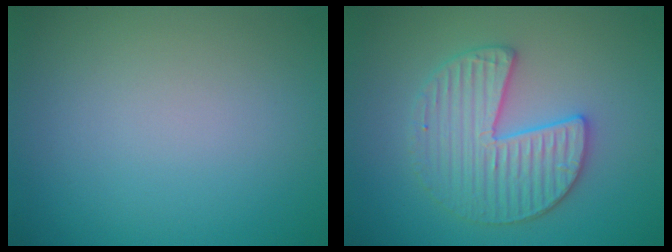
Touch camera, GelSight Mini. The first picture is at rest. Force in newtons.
{"total": 4.3, "press": 4.3, "slide": 0.6}